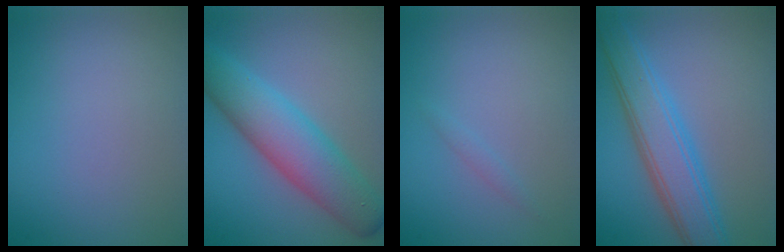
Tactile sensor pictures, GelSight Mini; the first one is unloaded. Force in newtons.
{"total": 7.5, "press": 7.5, "slide": 0.3}
{"total": 0.6, "press": 0.6, "slide": 0.0}
{"total": 5.7, "press": 5.7, "slide": 0.1}